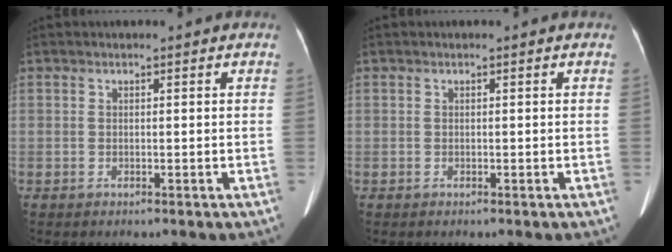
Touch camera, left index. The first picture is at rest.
{"total": 0.0}